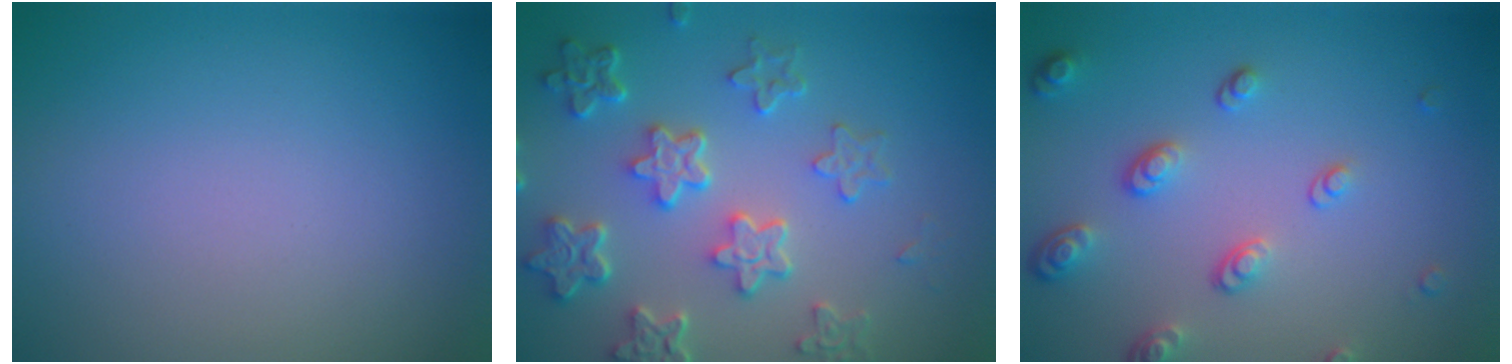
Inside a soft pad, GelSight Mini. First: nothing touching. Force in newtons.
{"total": 6.0, "press": 4.7, "slide": 3.8}
{"total": 3.4, "press": 2.6, "slide": 2.2}